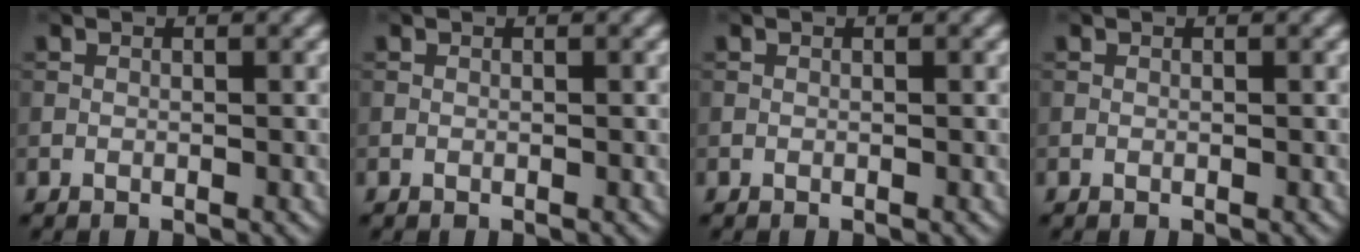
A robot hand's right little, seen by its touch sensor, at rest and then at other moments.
{"total": 0.0}
{"total": 0.0}
{"total": 0.0}